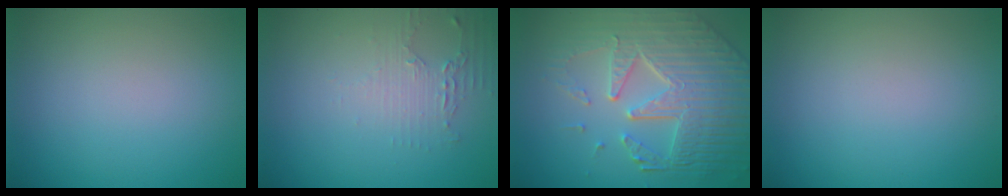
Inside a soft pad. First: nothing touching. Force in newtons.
{"total": 1.7, "press": 1.7, "slide": 0.3}
{"total": 8.8, "press": 6.0, "slide": 6.4}
{"total": 0.0}